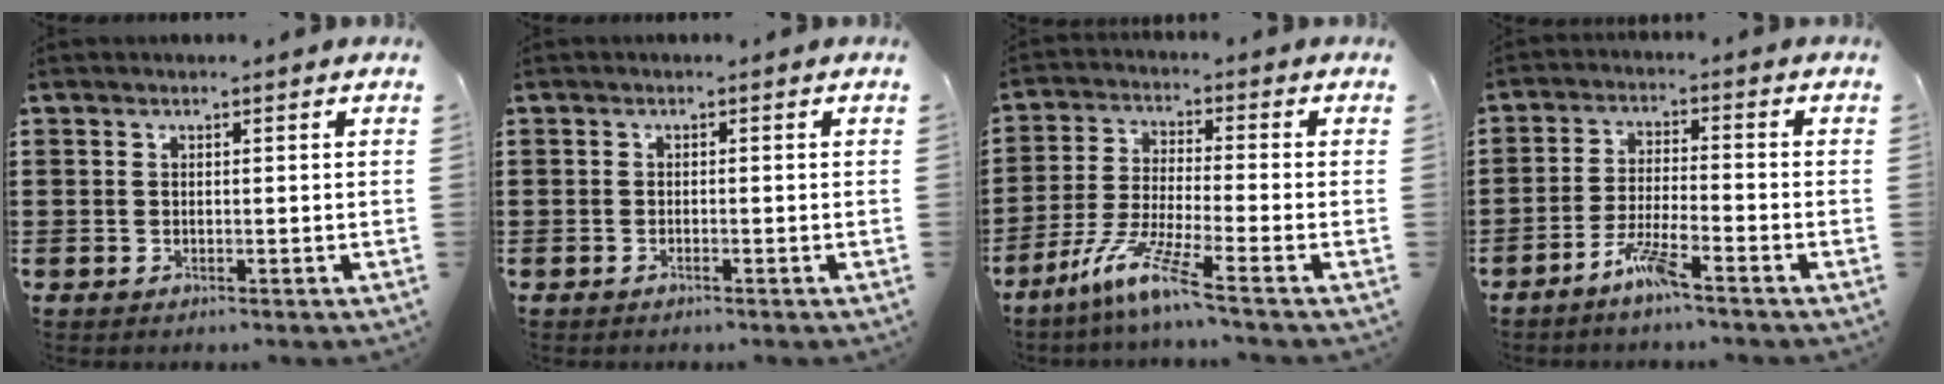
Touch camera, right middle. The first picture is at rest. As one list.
[{"total": 0.6, "force": [-0.4, 0.0, 0.4], "torque": [-0.008, -0.002, -0.007]}, {"total": 8.2, "force": [-5.8, 0.0, 5.8], "torque": [-0.126, -0.017, -0.115]}, {"total": 5.3, "force": [-4.1, 0.2, 3.5], "torque": [-0.078, -0.006, -0.078]}]